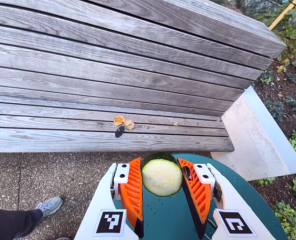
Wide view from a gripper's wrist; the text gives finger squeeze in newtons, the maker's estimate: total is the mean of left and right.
{"total": 9.7, "left": 9.3, "right": 10.0}